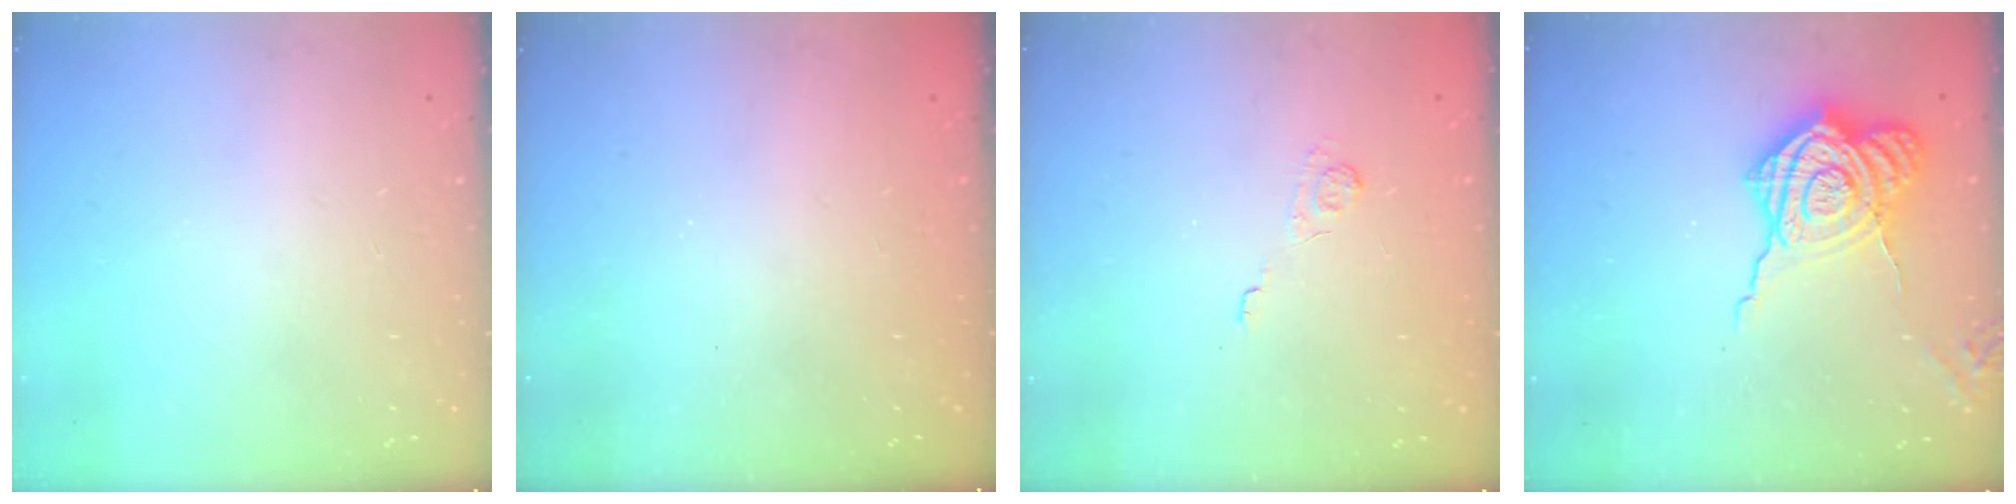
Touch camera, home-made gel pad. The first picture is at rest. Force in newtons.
{"total": 2.3, "press": 2.2, "slide": 0.7}
{"total": 1.9, "press": 1.3, "slide": 1.3}
{"total": 18.2, "press": 18.2, "slide": 1.5}